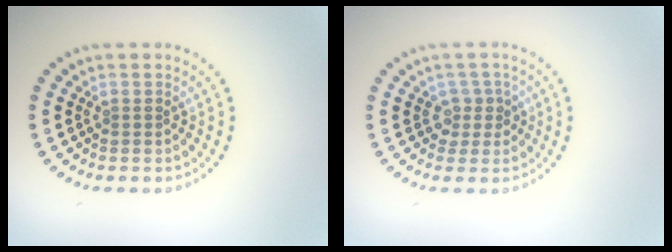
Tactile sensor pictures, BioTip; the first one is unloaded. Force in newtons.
{"total": 1.9, "press": 1.4, "slide": 1.3}